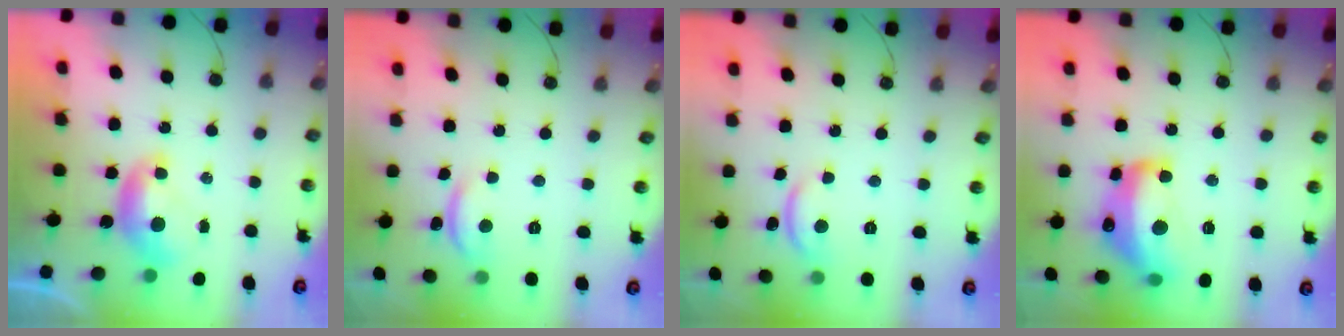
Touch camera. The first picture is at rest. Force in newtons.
{"total": 2.7, "press": 2.6, "slide": 0.4}
{"total": 2.7, "press": 2.6, "slide": 0.3}
{"total": 12.7, "press": 12.7, "slide": 1.0}